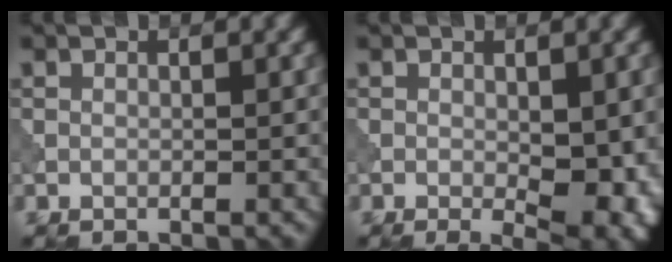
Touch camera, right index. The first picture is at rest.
{"total": 5.8, "force": [-0.8, 2.3, 5.2], "torque": [-0.073, -0.013, -0.005]}